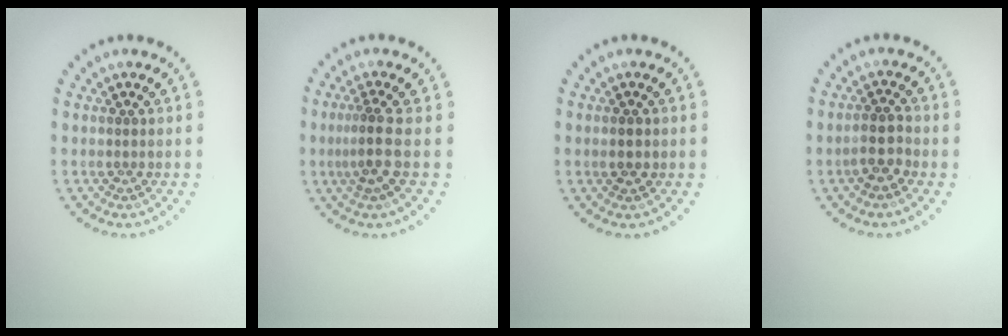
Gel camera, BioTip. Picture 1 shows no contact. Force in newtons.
{"total": 2.4, "press": 1.7, "slide": 1.7}
{"total": 1.7, "press": 1.7, "slide": 0.1}
{"total": 2.1, "press": 1.9, "slide": 0.9}